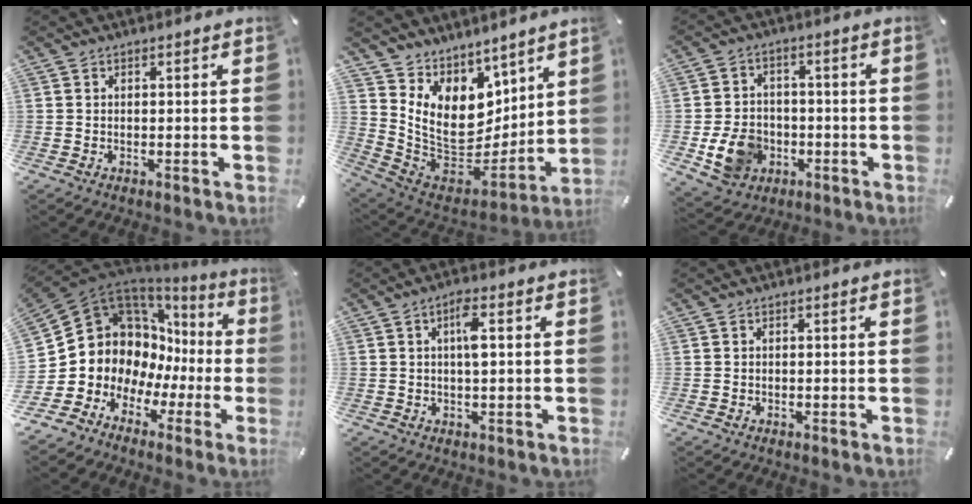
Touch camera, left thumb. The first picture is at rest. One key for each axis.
{"total": 13.4, "fx": 5.3, "fy": 10.6, "fz": 6.2, "tx": -0.133, "ty": -0.080, "tz": 0.111}
{"total": 10.0, "fx": -2.7, "fy": 8.3, "fz": 4.9, "tx": -0.105, "ty": 0.016, "tz": -0.048}
{"total": 11.6, "fx": 2.9, "fy": 10.5, "fz": 3.9, "tx": -0.096, "ty": -0.063, "tz": 0.070}
{"total": 4.7, "fx": 0.9, "fy": 1.1, "fz": 4.5, "tx": -0.080, "ty": 0.002, "tz": 0.011}
{"total": 0.0}